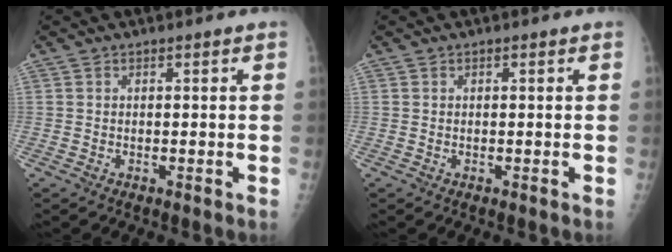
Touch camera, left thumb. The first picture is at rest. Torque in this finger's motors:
{"motor_torque": [0.00, 0.00, 0.00, 0.00, 0.00]}